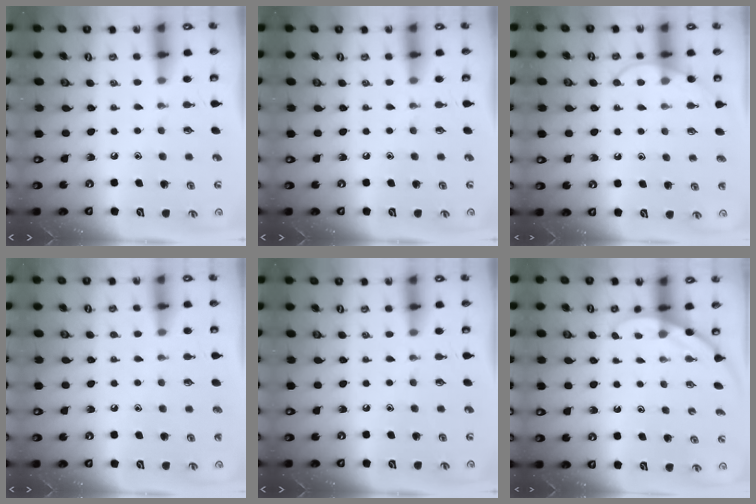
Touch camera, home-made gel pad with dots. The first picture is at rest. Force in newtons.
{"total": 0.0}
{"total": 6.6, "press": 6.6, "slide": 0.7}
{"total": 4.3, "press": 4.2, "slide": 0.4}
{"total": 0.0}
{"total": 2.8, "press": 2.8, "slide": 0.1}